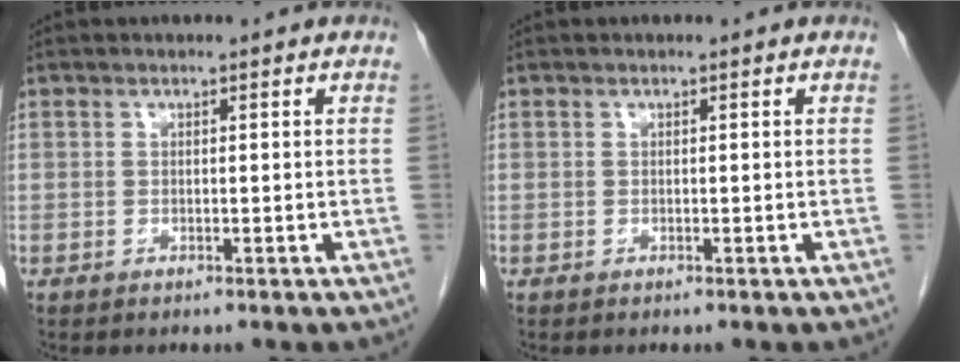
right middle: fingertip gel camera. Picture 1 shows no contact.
{"total": 0.0}